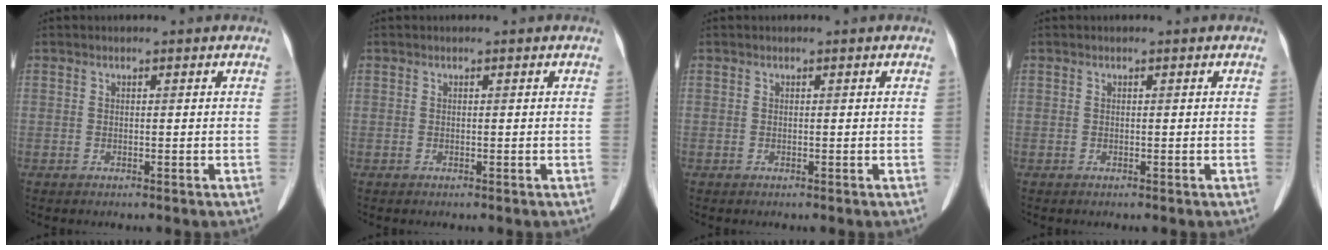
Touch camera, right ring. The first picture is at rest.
{"total": 0.0}
{"total": 0.0}
{"total": 0.0}